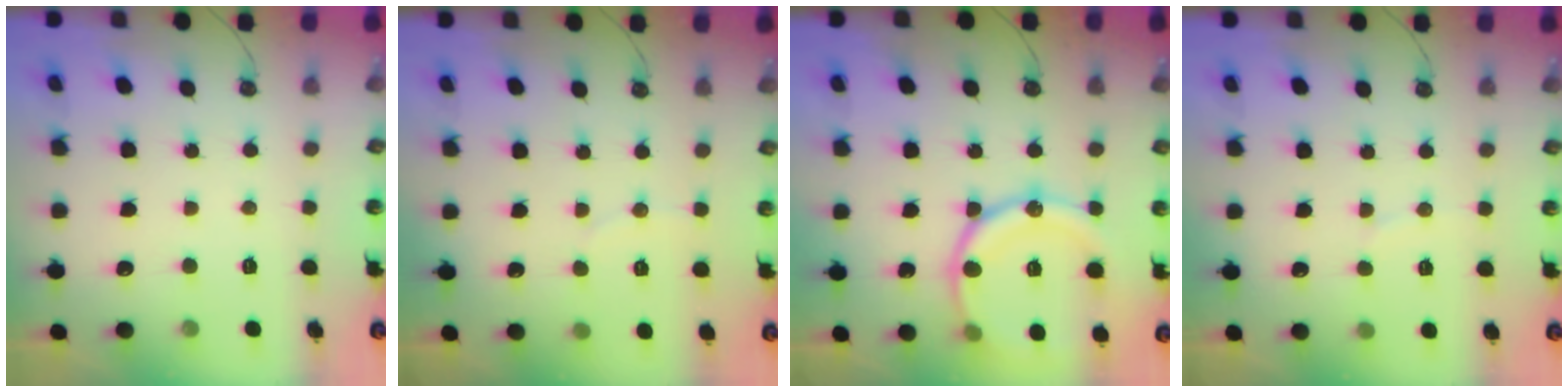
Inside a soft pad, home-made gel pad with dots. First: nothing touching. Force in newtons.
{"total": 2.3, "press": 2.3, "slide": 0.2}
{"total": 19.3, "press": 19.0, "slide": 3.4}
{"total": 3.9, "press": 3.9, "slide": 0.5}